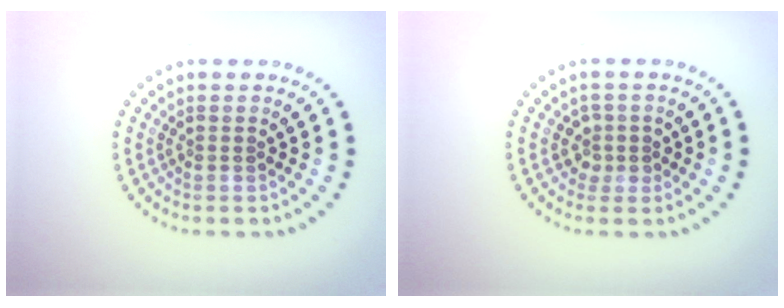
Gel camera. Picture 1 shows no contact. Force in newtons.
{"total": 1.4, "press": 1.2, "slide": 0.6}